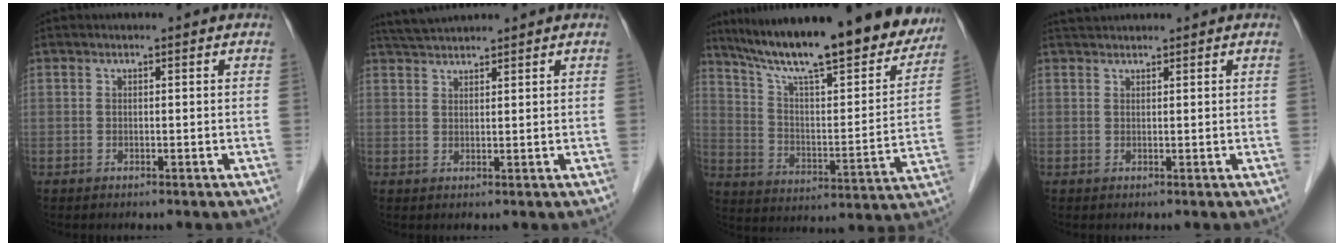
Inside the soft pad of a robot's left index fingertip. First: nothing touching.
{"total": 3.7, "force": [3.6, -0.3, 0.8], "torque": [-0.021, 0.021, 0.072]}
{"total": 24.4, "force": [20.7, 4.2, 12.1], "torque": [-0.188, -0.016, 0.287]}
{"total": 2.0, "force": [1.9, 0.1, 0.3], "torque": [-0.007, 0.021, 0.038]}